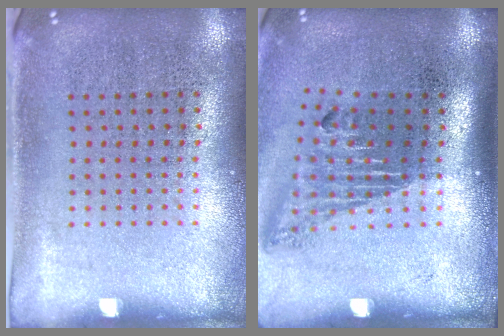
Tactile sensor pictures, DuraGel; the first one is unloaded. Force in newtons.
{"total": 1.7, "press": 1.1, "slide": 1.3}